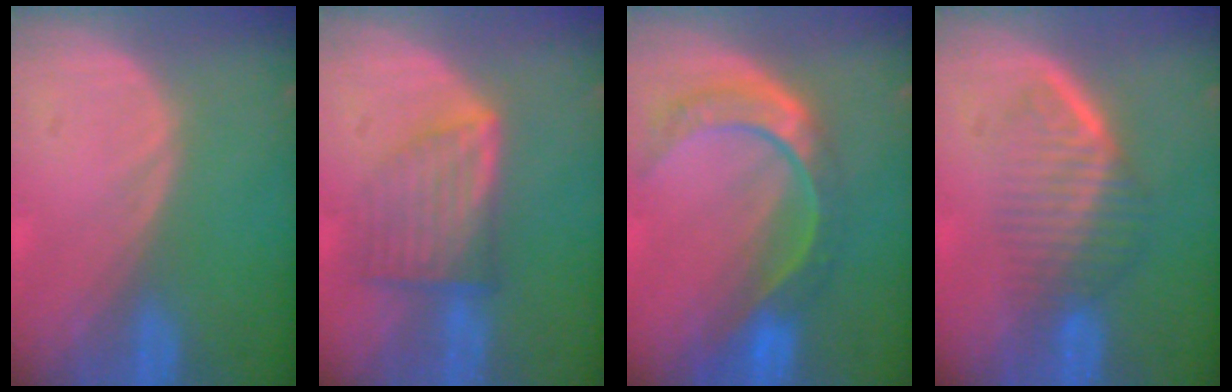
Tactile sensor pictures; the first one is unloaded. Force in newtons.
{"total": 7.3, "press": 6.6, "slide": 3.2}
{"total": 8.8, "press": 7.4, "slide": 4.7}
{"total": 6.7, "press": 5.8, "slide": 3.3}